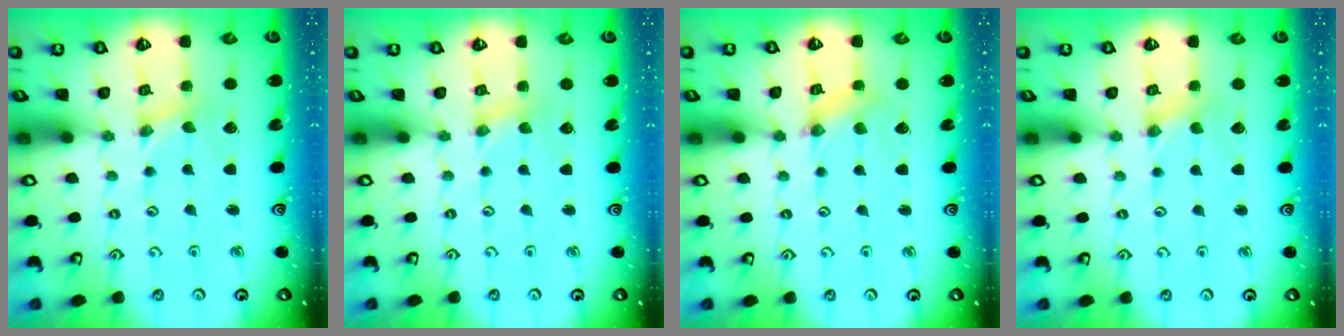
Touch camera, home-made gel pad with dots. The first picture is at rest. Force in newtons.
{"total": 0.8, "press": 0.8, "slide": 0.2}
{"total": 2.4, "press": 2.3, "slide": 0.4}
{"total": 0.6, "press": 0.6, "slide": 0.2}